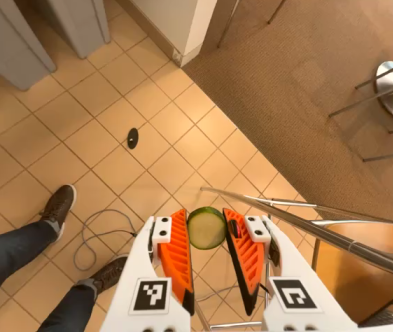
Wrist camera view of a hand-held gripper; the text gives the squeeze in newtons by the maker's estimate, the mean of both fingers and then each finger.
{"total": 6.8, "left": 6.0, "right": 7.5}